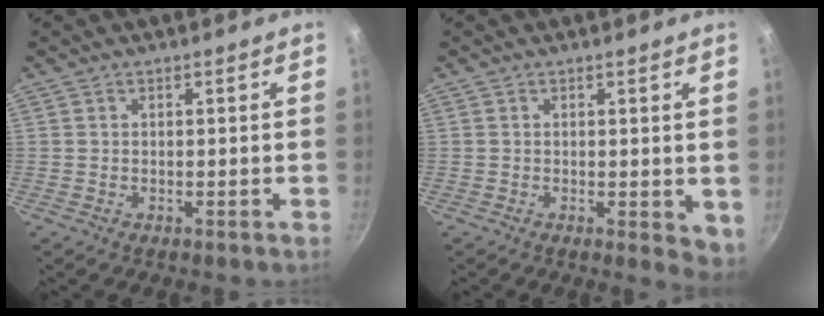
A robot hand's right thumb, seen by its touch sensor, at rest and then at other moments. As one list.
[{"total": 4.0, "force": [0.0, 1.8, 3.5], "torque": [-0.039, -0.011, 0.000]}]